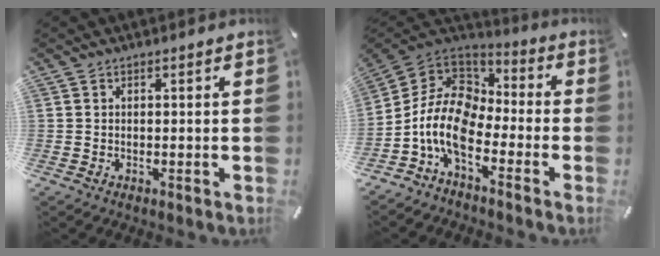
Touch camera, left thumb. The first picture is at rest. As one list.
[{"total": 13.8, "force": [-7.3, 7.7, 8.8], "torque": [-0.199, 0.023, -0.140]}]